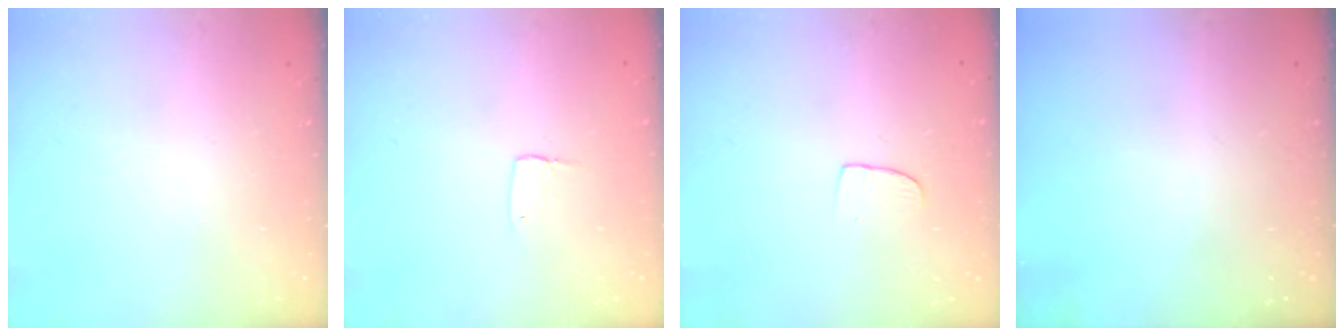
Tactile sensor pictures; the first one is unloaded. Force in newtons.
{"total": 2.9, "press": 2.9, "slide": 0.2}
{"total": 6.0, "press": 5.9, "slide": 0.5}
{"total": 0.0}